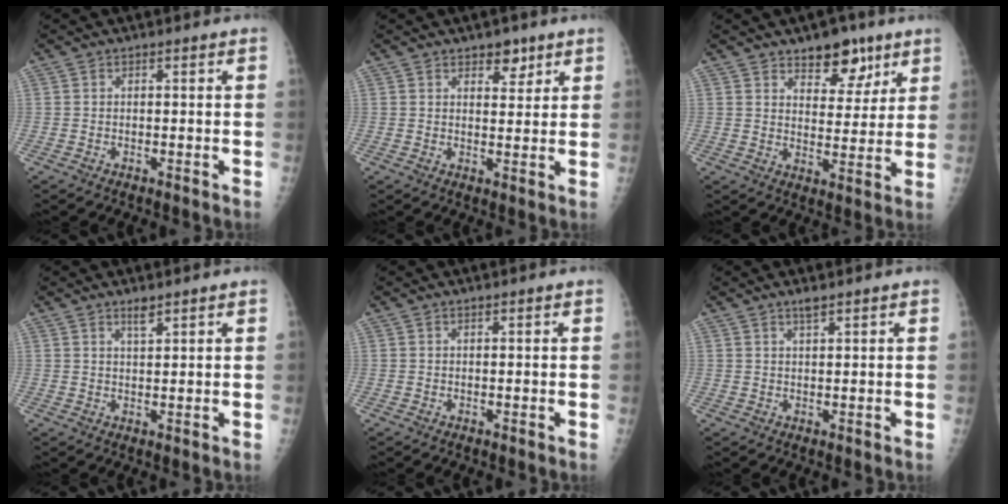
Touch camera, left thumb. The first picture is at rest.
{"total": 3.7, "force": [2.4, 2.1, 1.8], "torque": [-0.001, -0.015, 0.034]}
{"total": 9.2, "force": [6.0, 4.9, 4.8], "torque": [-0.031, -0.035, 0.090]}
{"total": 2.1, "force": [1.6, 0.4, 1.2], "torque": [-0.020, -0.011, 0.029]}
{"total": 0.0}
{"total": 1.7, "force": [1.3, 0.2, 1.0], "torque": [-0.019, -0.006, 0.025]}